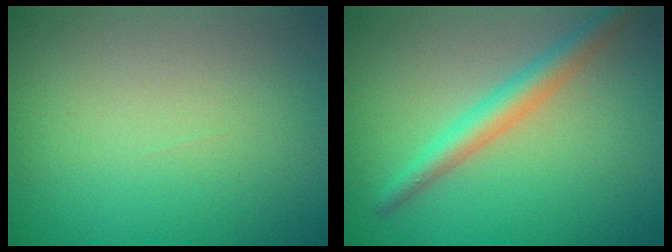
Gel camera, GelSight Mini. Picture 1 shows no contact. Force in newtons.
{"total": 3.3, "press": 3.3, "slide": 0.1}